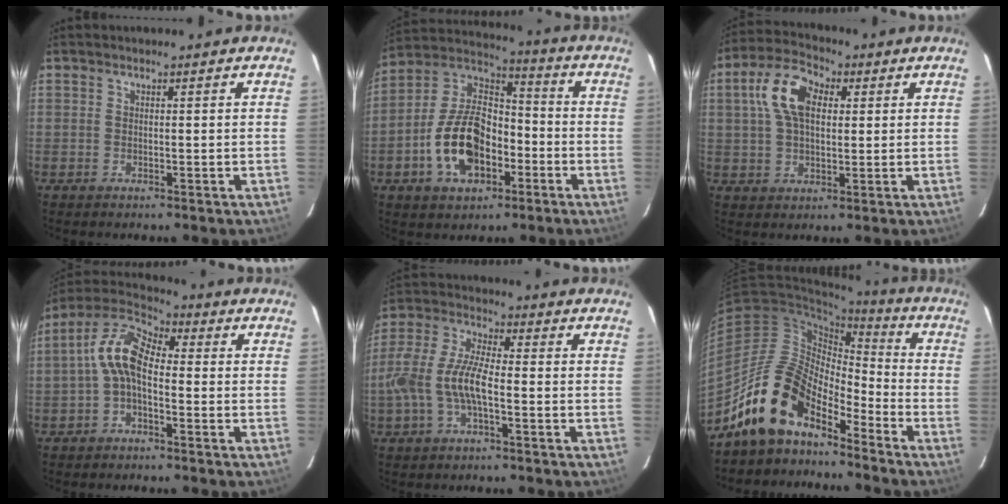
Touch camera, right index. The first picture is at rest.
{"total": 16.0, "force": [-5.7, 9.7, 11.4], "torque": [-0.234, 0.021, -0.094]}
{"total": 11.0, "force": [2.7, 6.5, 8.4], "torque": [-0.167, 0.030, 0.047]}
{"total": 8.5, "force": [-1.3, 4.5, 7.1], "torque": [-0.153, 0.026, -0.033]}
{"total": 10.5, "force": [-2.8, 3.6, 9.5], "torque": [-0.211, 0.007, -0.054]}
{"total": 13.7, "force": [-11.2, 5.5, 5.7], "torque": [-0.104, 0.021, -0.215]}